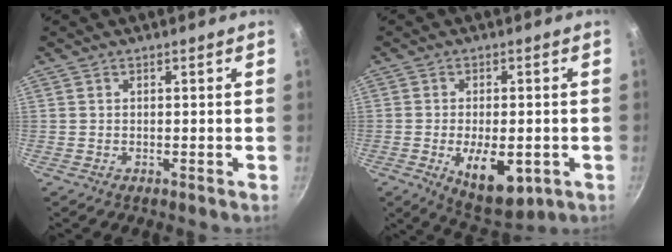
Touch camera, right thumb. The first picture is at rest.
{"total": 11.2, "force": [-3.1, 5.5, 9.2], "torque": [-0.112, -0.001, -0.031]}